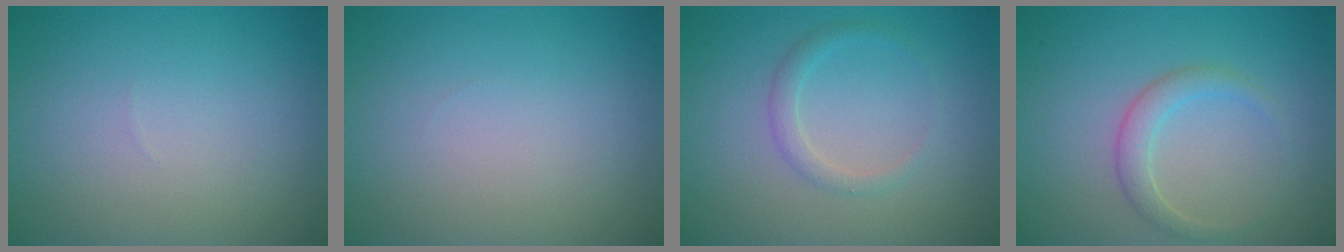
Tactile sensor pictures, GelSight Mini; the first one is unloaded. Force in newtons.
{"total": 0.0}
{"total": 1.5, "press": 1.5, "slide": 0.0}
{"total": 2.1, "press": 2.1, "slide": 0.1}